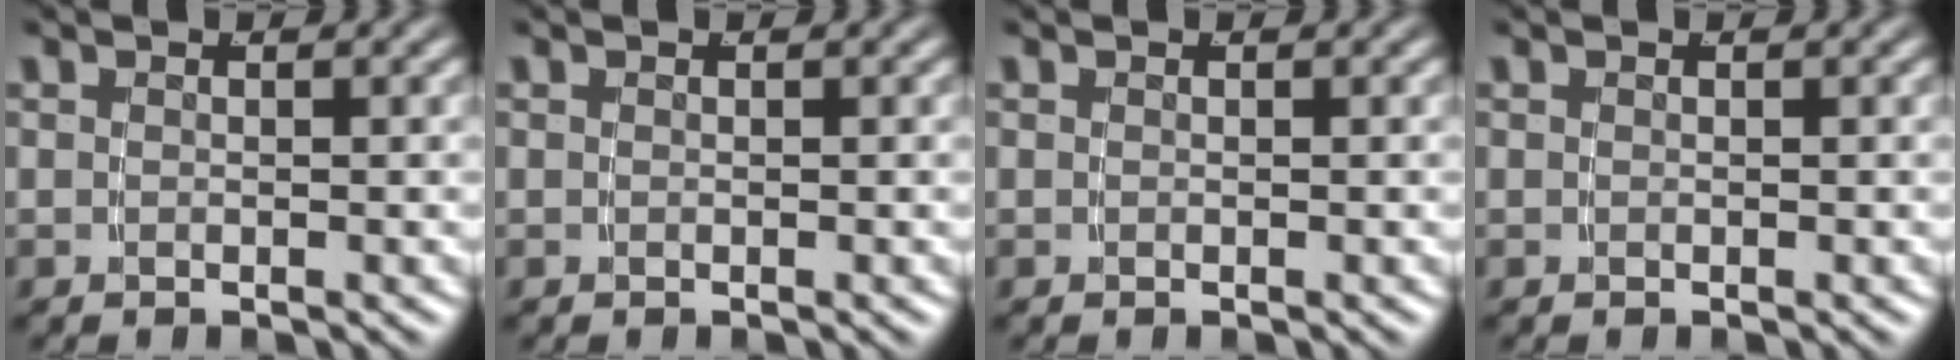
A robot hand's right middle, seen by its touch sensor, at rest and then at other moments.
{"total": 0.0}
{"total": 0.0}
{"total": 0.0}